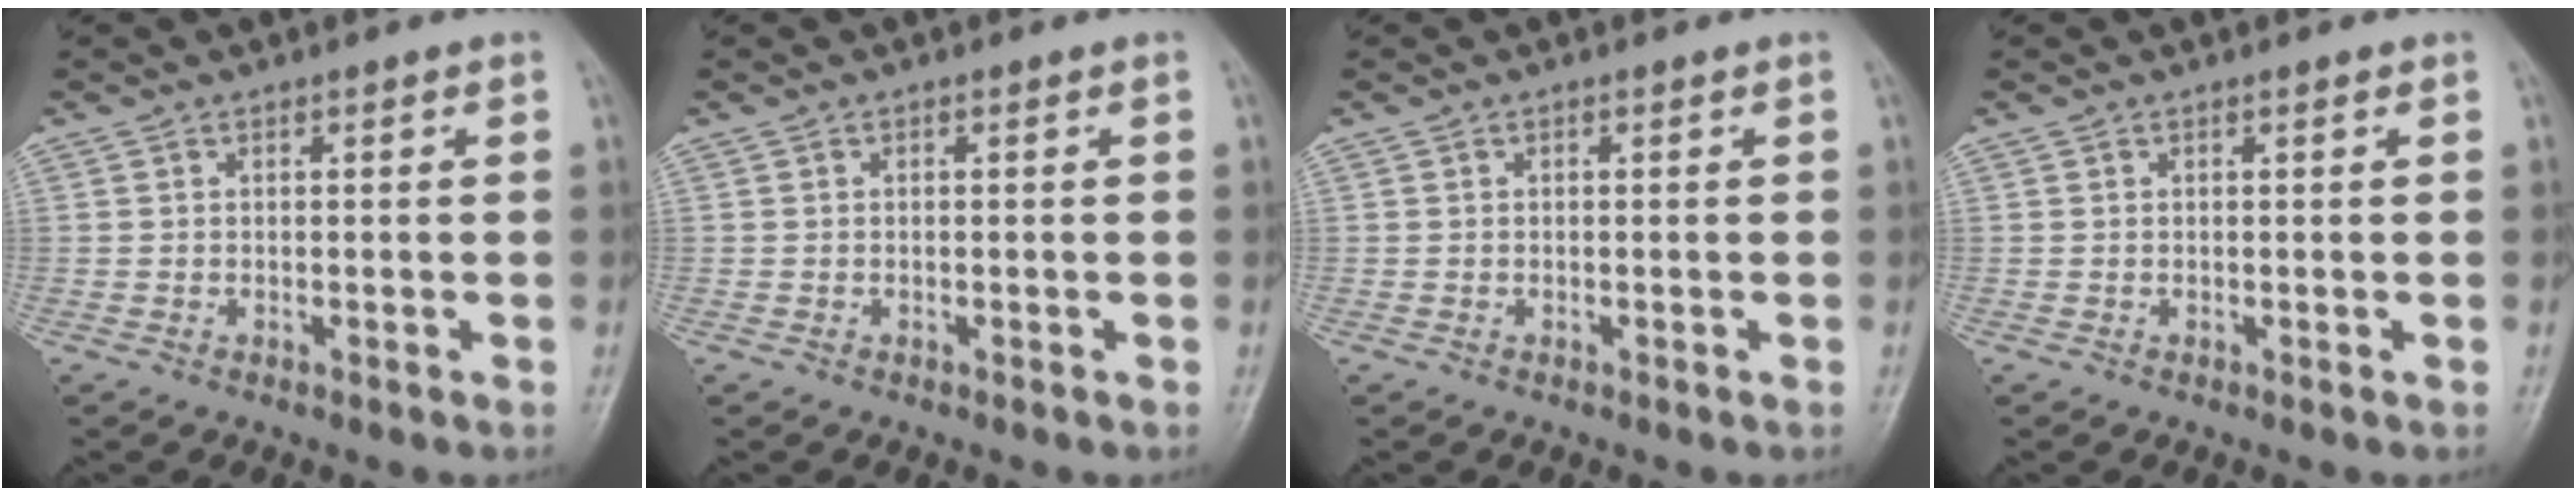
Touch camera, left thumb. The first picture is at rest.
{"total": 0.0}
{"total": 0.0}
{"total": 0.6, "force": [0.4, 0.1, 0.4], "torque": [-0.007, 0.000, 0.003]}